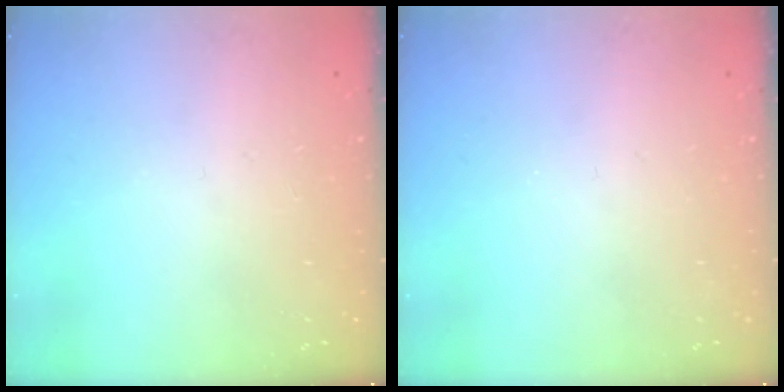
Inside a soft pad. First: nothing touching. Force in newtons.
{"total": 0.0}